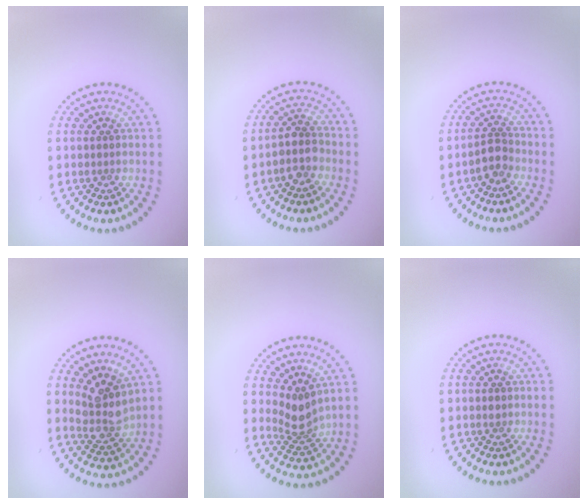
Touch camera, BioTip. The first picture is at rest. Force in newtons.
{"total": 2.8, "press": 2.4, "slide": 1.4}
{"total": 2.0, "press": 1.6, "slide": 1.2}
{"total": 3.8, "press": 3.1, "slide": 2.1}
{"total": 2.8, "press": 2.0, "slide": 2.0}
{"total": 0.6, "press": 0.6, "slide": 0.1}